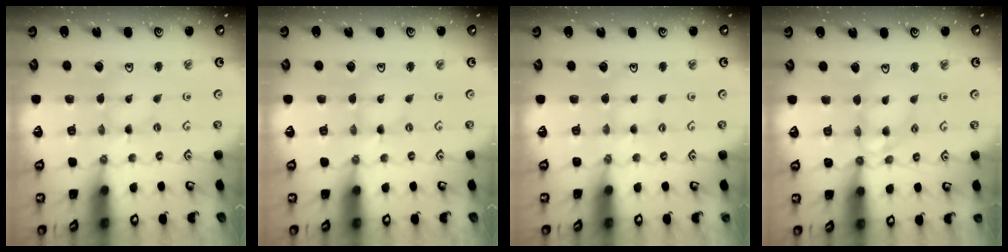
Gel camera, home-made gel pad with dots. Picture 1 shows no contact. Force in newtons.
{"total": 0.0}
{"total": 2.8, "press": 2.8, "slide": 0.3}
{"total": 8.0, "press": 8.0, "slide": 0.6}